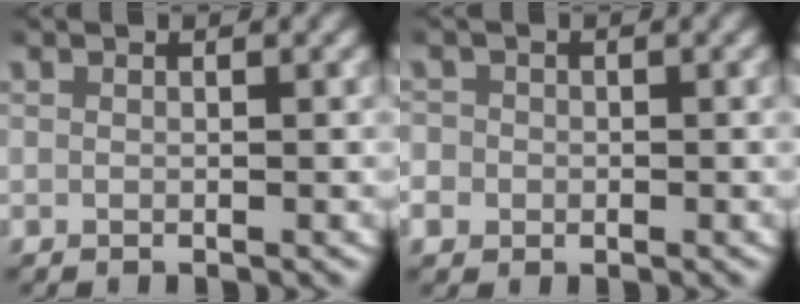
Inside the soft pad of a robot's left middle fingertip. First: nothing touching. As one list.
[{"total": 3.7, "force": [-0.7, 3.5, 0.8], "torque": [-0.031, -0.008, -0.019]}]